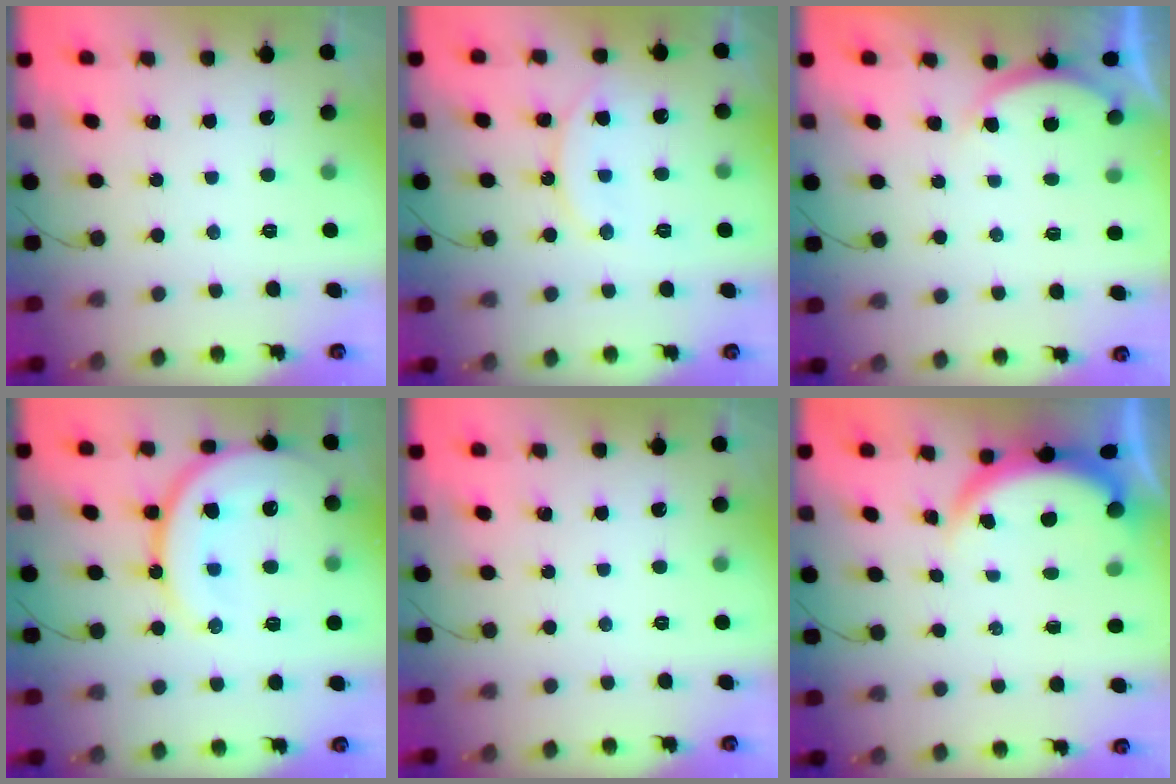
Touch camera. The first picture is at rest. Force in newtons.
{"total": 11.2, "press": 11.1, "slide": 1.3}
{"total": 2.6, "press": 2.5, "slide": 0.7}
{"total": 18.8, "press": 18.5, "slide": 3.7}
{"total": 0.0}
{"total": 3.9, "press": 3.9, "slide": 0.2}